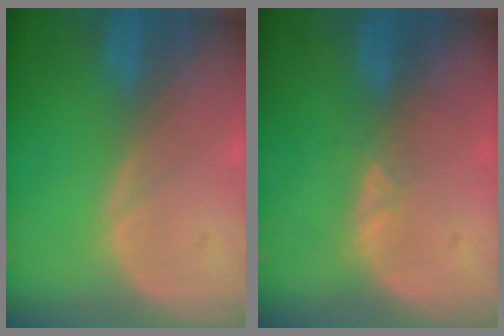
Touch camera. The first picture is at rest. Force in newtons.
{"total": 1.4, "press": 1.2, "slide": 0.8}